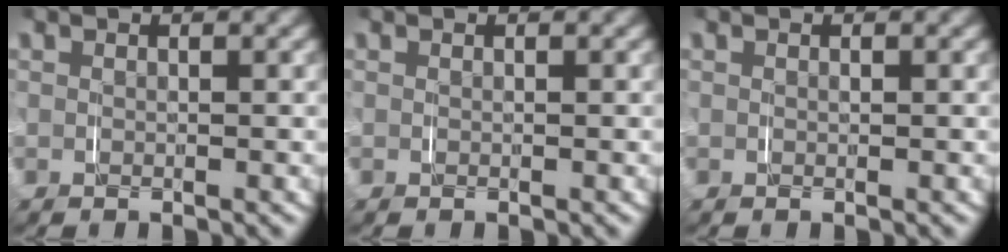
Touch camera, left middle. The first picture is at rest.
{"total": 0.0}
{"total": 0.0}